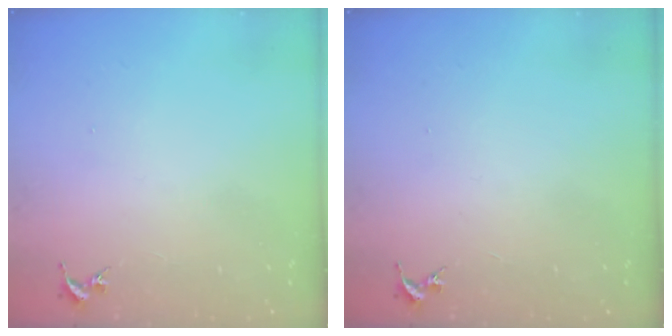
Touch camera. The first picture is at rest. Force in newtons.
{"total": 0.0}